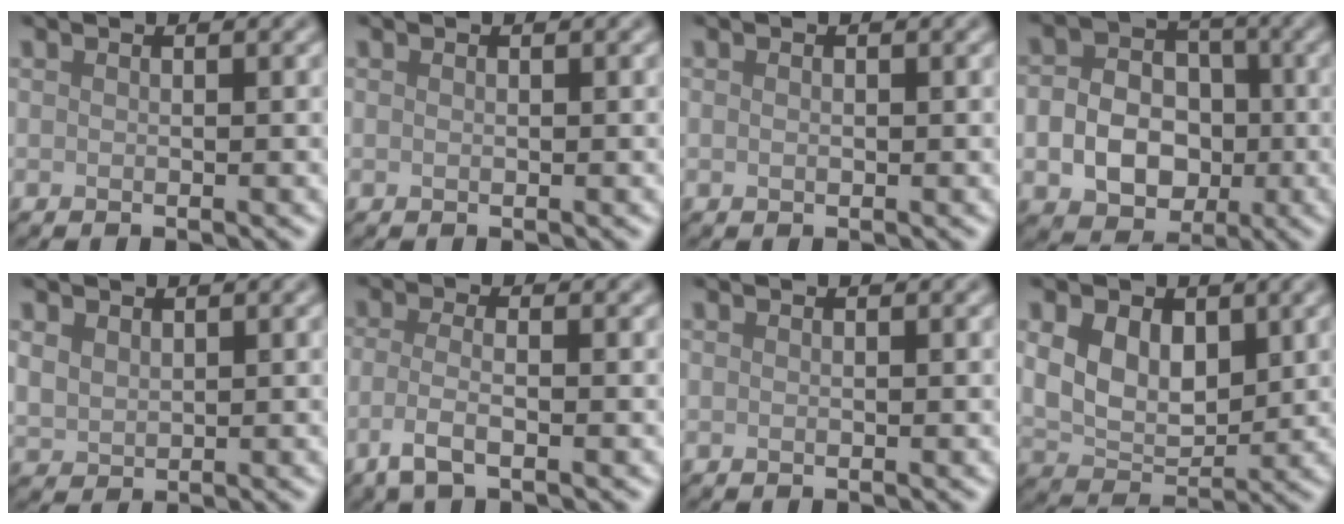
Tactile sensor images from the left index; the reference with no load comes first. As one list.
[{"total": 0.0}, {"total": 0.5, "force": [0.0, 0.4, 0.4], "torque": [-0.008, 0.000, 0.001]}, {"total": 7.8, "force": [-1.5, 6.3, 4.3], "torque": [-0.057, -0.013, -0.033]}, {"total": 1.8, "force": [1.0, 1.3, 0.7], "torque": [-0.018, -0.002, 0.025]}, {"total": 2.8, "force": [-1.3, 0.9, 2.4], "torque": [-0.054, -0.005, -0.034]}, {"total": 0.0}, {"total": 5.0, "force": [1.4, 3.5, 3.3], "torque": [-0.072, -0.006, 0.028]}]